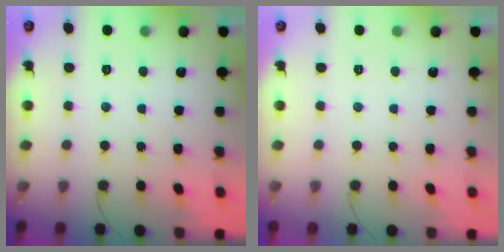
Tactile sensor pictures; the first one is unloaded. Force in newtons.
{"total": 0.0}